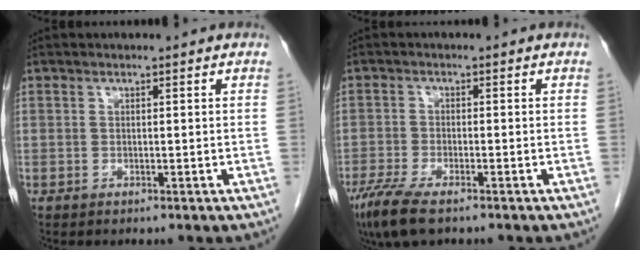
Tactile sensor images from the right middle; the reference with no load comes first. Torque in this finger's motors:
{"motor_torque": [1.04, -0.84, 0.23, 0.07]}